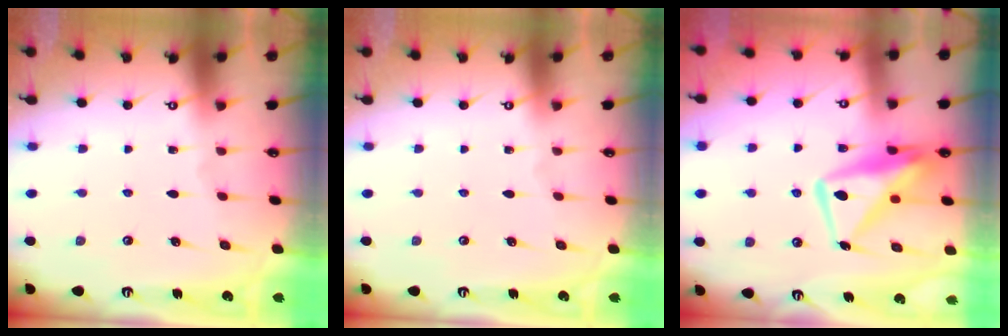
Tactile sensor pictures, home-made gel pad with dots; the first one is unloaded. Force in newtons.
{"total": 0.0}
{"total": 13.4, "press": 13.4, "slide": 1.1}